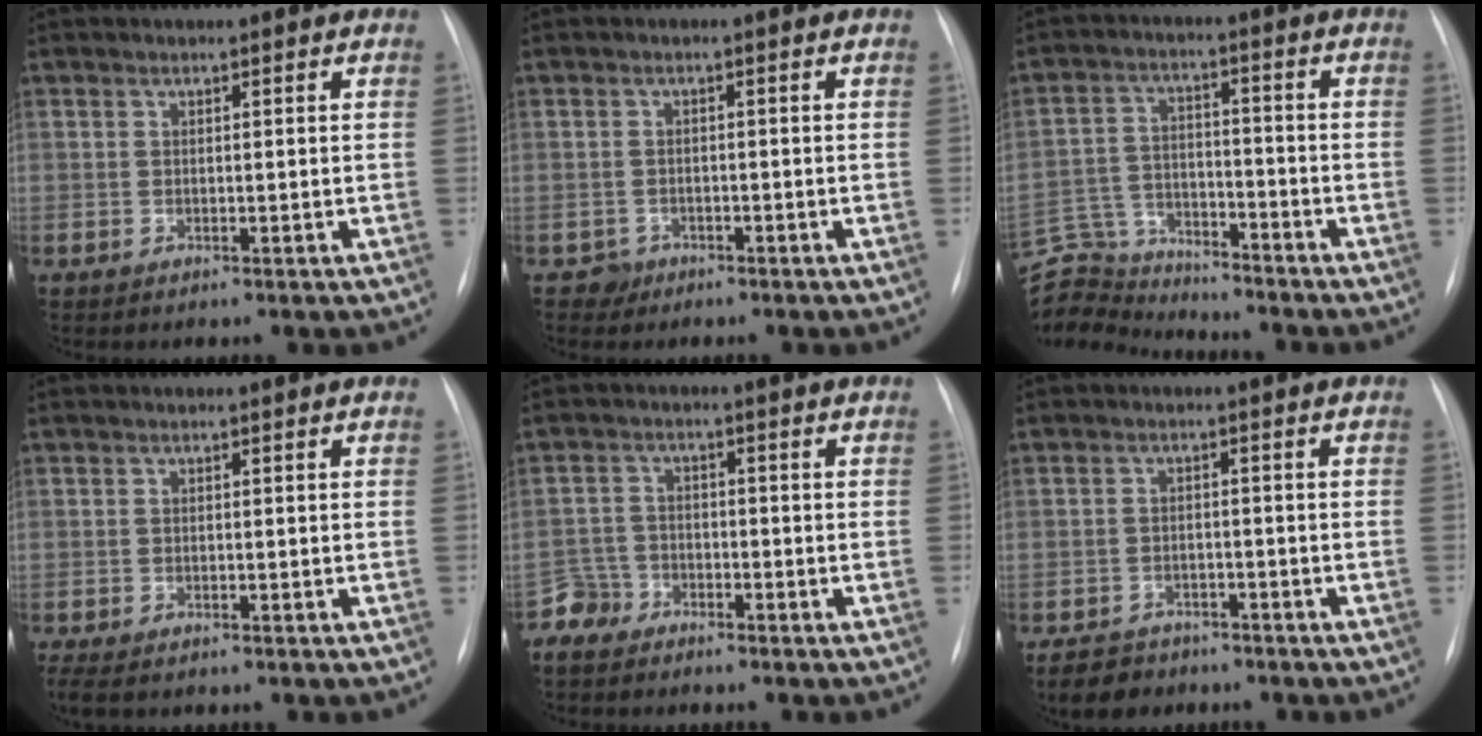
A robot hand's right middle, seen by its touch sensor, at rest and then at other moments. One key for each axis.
{"total": 1.9, "fx": -1.2, "fy": 1.4, "fz": -0.4, "tx": 0.008, "ty": 0.008, "tz": -0.022}
{"total": 11.5, "fx": -11.3, "fy": 2.1, "fz": 0.3, "tx": -0.011, "ty": 0.029, "tz": -0.199}
{"total": 5.1, "fx": -3.9, "fy": 1.9, "fz": 2.6, "tx": -0.042, "ty": -0.009, "tz": -0.057}
{"total": 3.2, "fx": -2.7, "fy": 1.7, "fz": -0.6, "tx": 0.015, "ty": 0.004, "tz": -0.055}
{"total": 6.0, "fx": -4.9, "fy": 3.2, "fz": 1.3, "tx": -0.024, "ty": -0.003, "tz": -0.079}